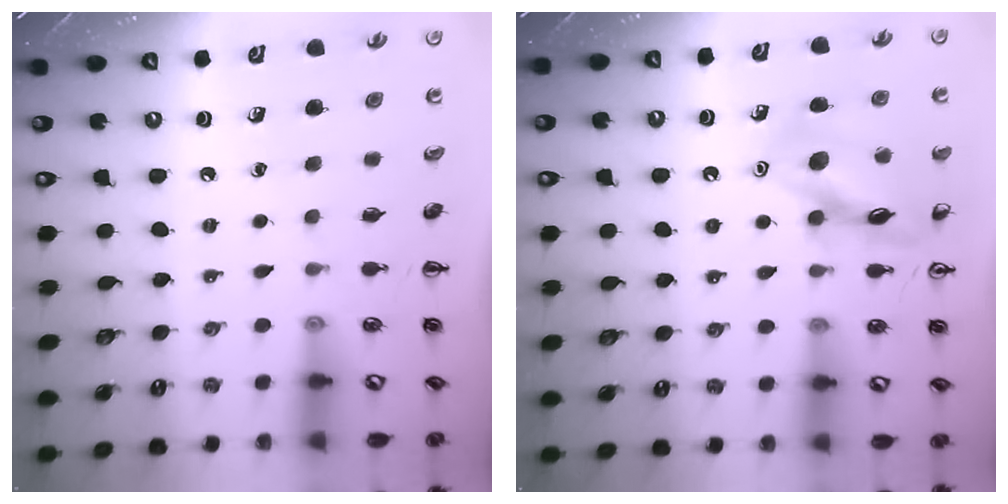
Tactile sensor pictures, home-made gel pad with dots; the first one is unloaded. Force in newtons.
{"total": 12.7, "press": 12.6, "slide": 1.2}